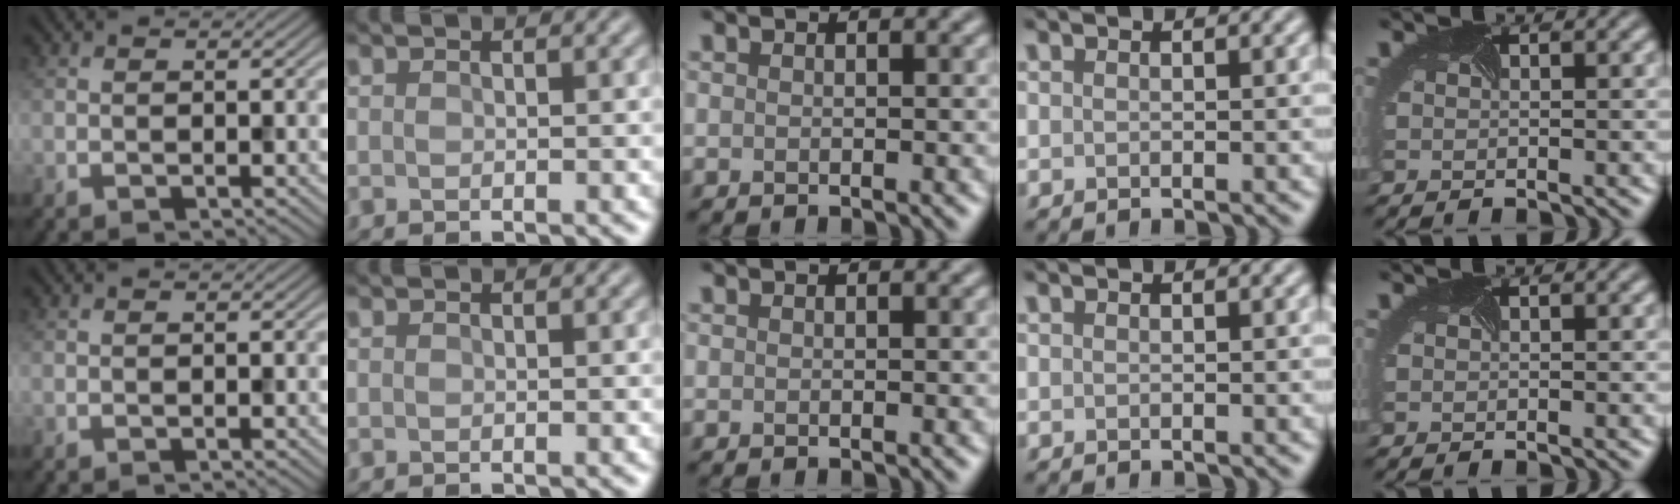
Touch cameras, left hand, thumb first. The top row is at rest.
{}